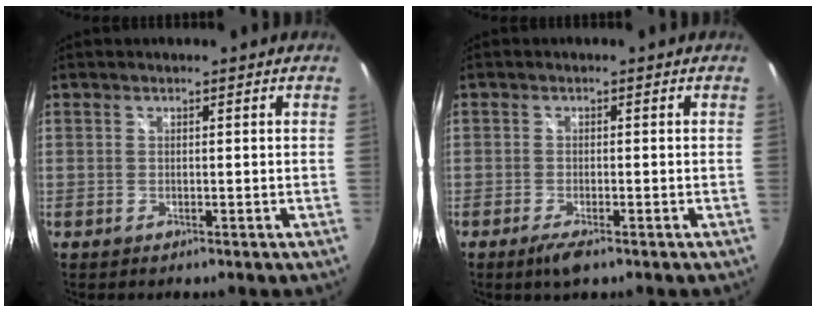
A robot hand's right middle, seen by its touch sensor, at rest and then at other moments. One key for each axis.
{"total": 3.1, "fx": -2.0, "fy": 0.6, "fz": 2.3, "tx": -0.050, "ty": -0.012, "tz": -0.037}